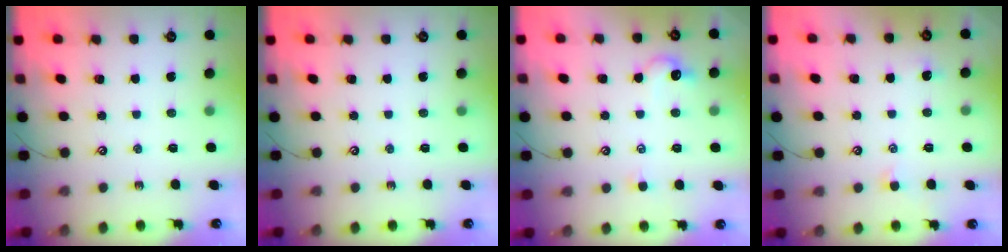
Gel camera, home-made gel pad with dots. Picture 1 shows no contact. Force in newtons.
{"total": 0.0}
{"total": 3.0, "press": 2.9, "slide": 0.6}
{"total": 0.0}